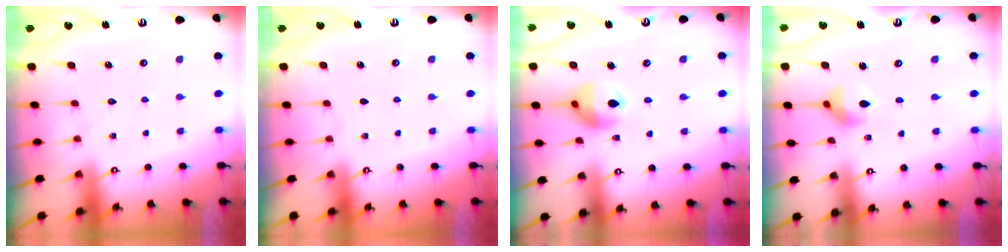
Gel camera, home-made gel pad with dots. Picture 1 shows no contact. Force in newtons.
{"total": 0.0}
{"total": 10.7, "press": 10.7, "slide": 1.3}
{"total": 7.0, "press": 6.9, "slide": 0.9}